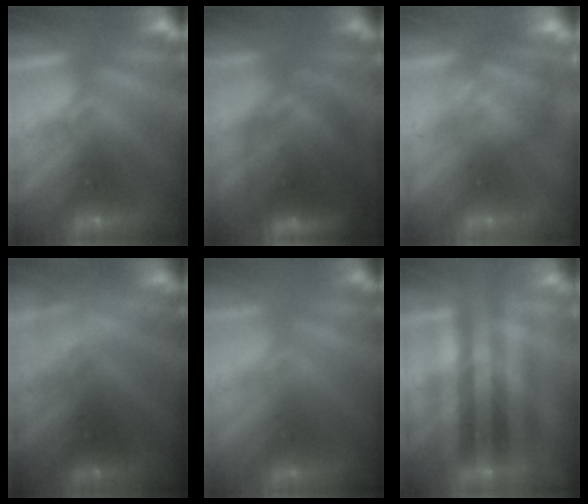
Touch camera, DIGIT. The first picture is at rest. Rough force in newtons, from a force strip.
{"total": 7.4}
{"total": 3.4}
{"total": 2.6}
{"total": 3.0}
{"total": 1.9}